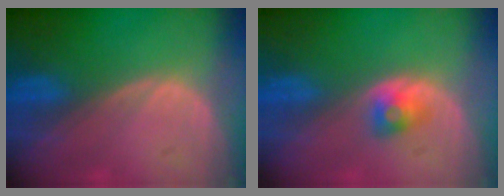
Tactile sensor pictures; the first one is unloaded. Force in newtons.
{"total": 2.4, "press": 2.3, "slide": 0.8}